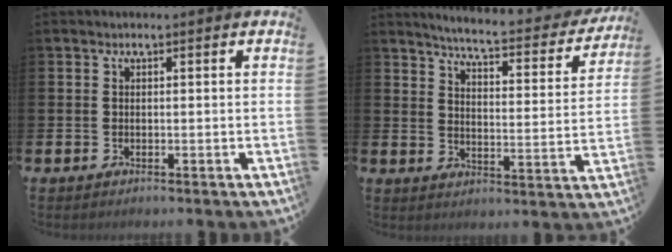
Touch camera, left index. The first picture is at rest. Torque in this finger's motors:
{"motor_torque": [0.08, -0.68, 0.59, 0.12]}